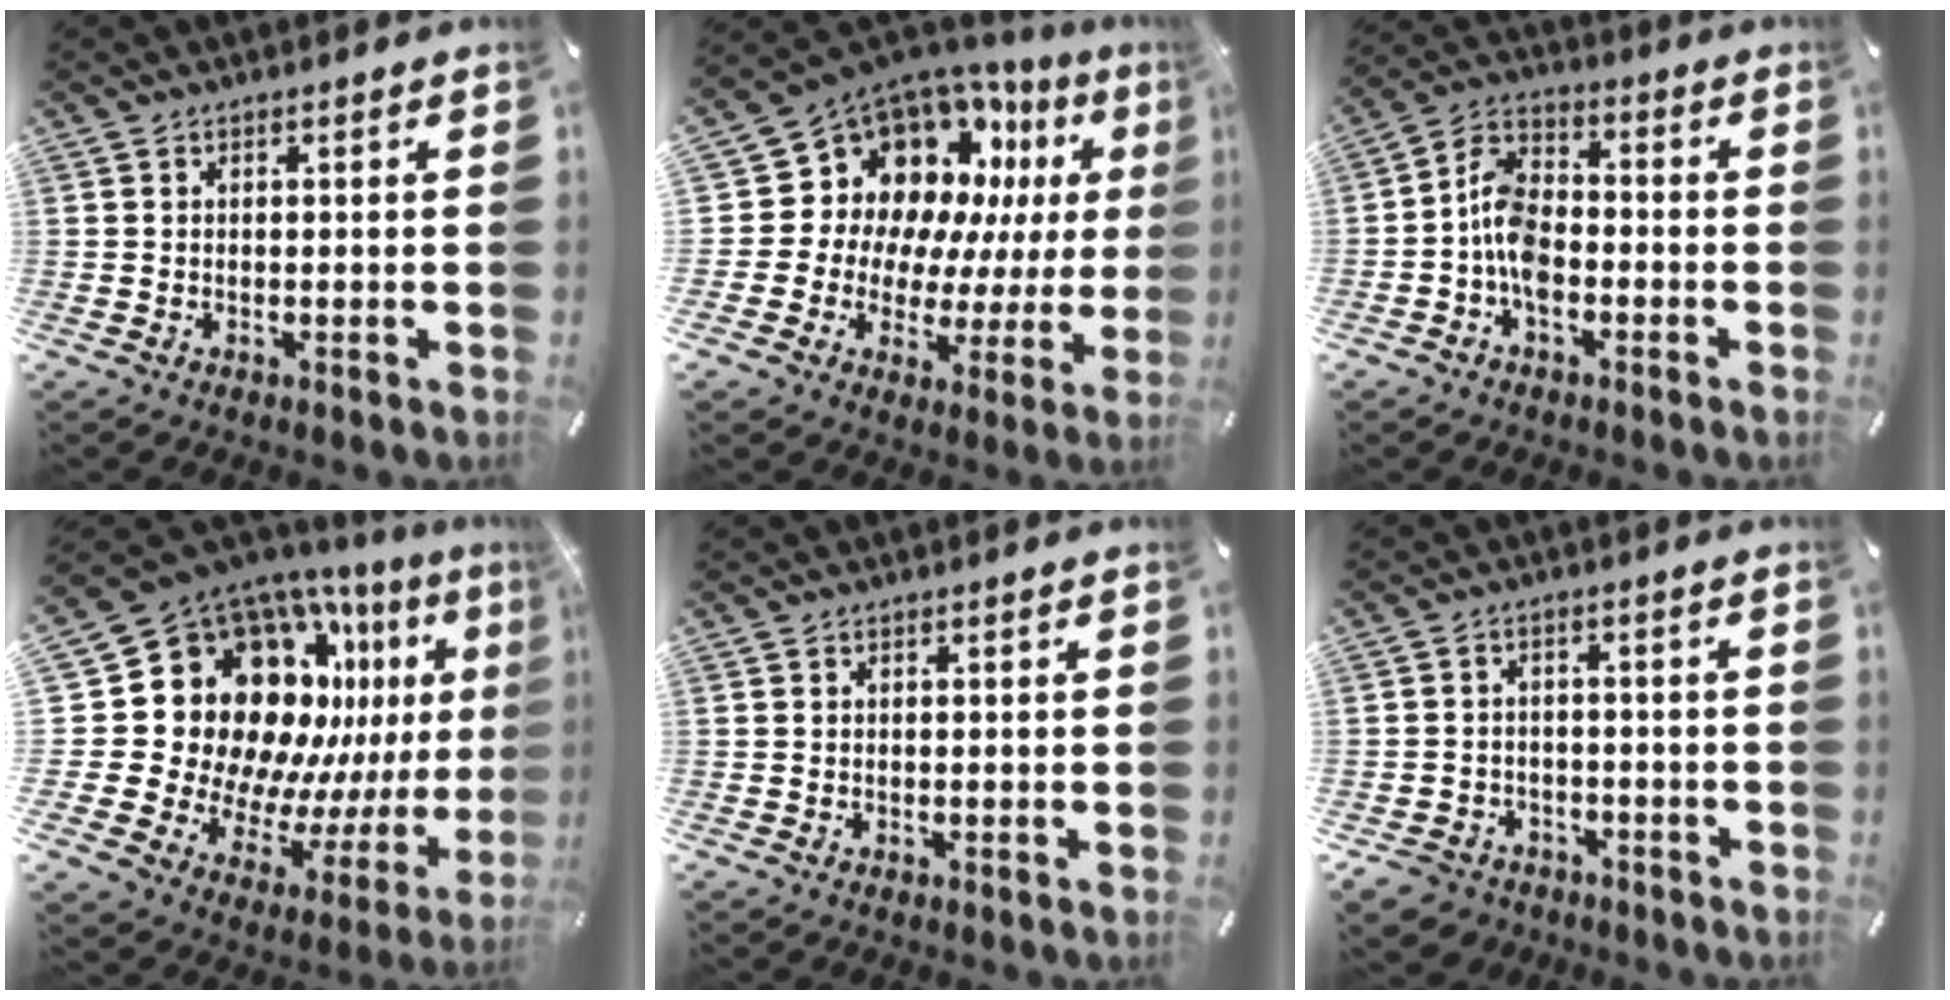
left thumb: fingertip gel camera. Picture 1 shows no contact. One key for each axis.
{"total": 13.7, "fx": 7.2, "fy": 10.4, "fz": 5.2, "tx": -0.082, "ty": -0.086, "tz": 0.138}
{"total": 8.8, "fx": -3.4, "fy": 5.7, "fz": 5.8, "tx": -0.122, "ty": 0.020, "tz": -0.064}
{"total": 23.7, "fx": 7.6, "fy": 18.1, "fz": 13.2, "tx": -0.222, "ty": -0.117, "tz": 0.191}
{"total": 0.0}
{"total": 4.9, "fx": -3.1, "fy": 3.7, "fz": 1.0, "tx": -0.034, "ty": 0.014, "tz": -0.062}